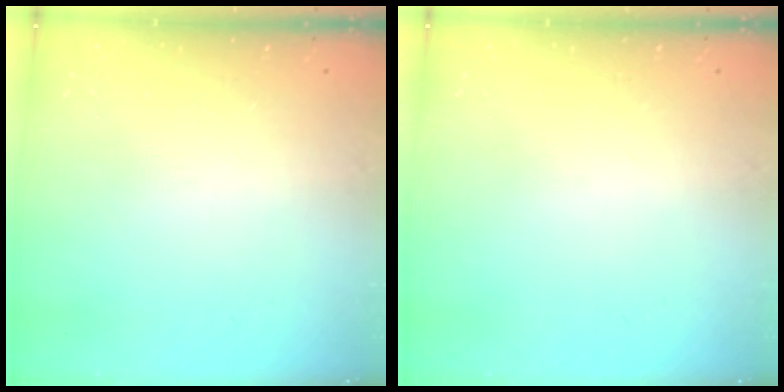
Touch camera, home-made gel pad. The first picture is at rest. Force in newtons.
{"total": 0.0}